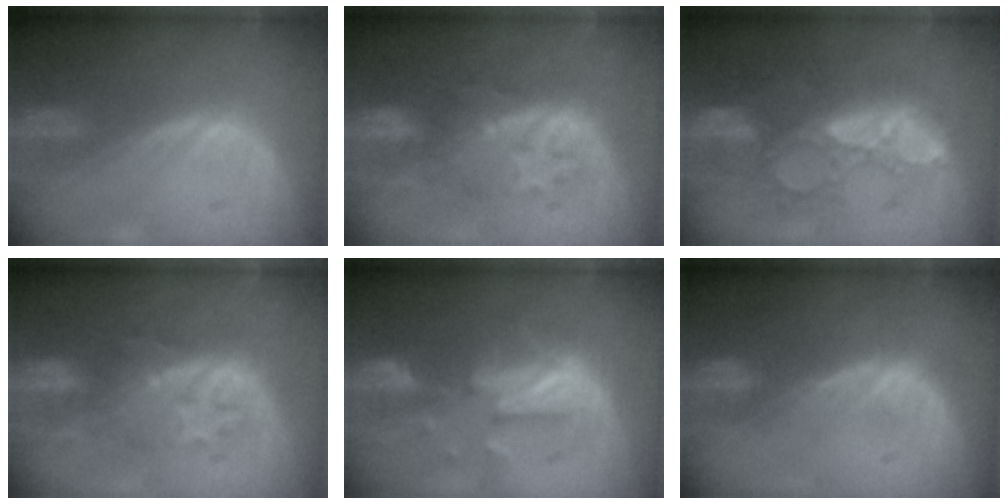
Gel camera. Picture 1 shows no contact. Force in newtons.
{"total": 8.4, "press": 8.2, "slide": 2.0}
{"total": 11.0, "press": 9.9, "slide": 4.9}
{"total": 8.4, "press": 8.2, "slide": 2.0}
{"total": 8.6, "press": 8.5, "slide": 1.2}
{"total": 3.7, "press": 3.3, "slide": 1.6}